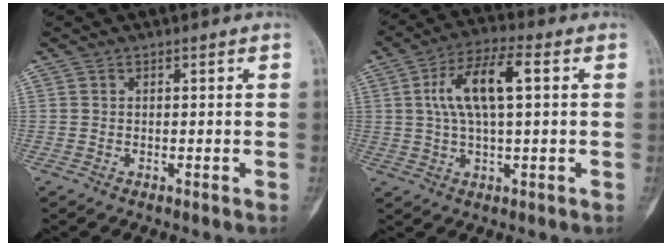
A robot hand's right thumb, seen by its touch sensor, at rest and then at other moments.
{"total": 11.3, "force": [2.3, 4.1, 10.3], "torque": [-0.202, 0.021, 0.039]}